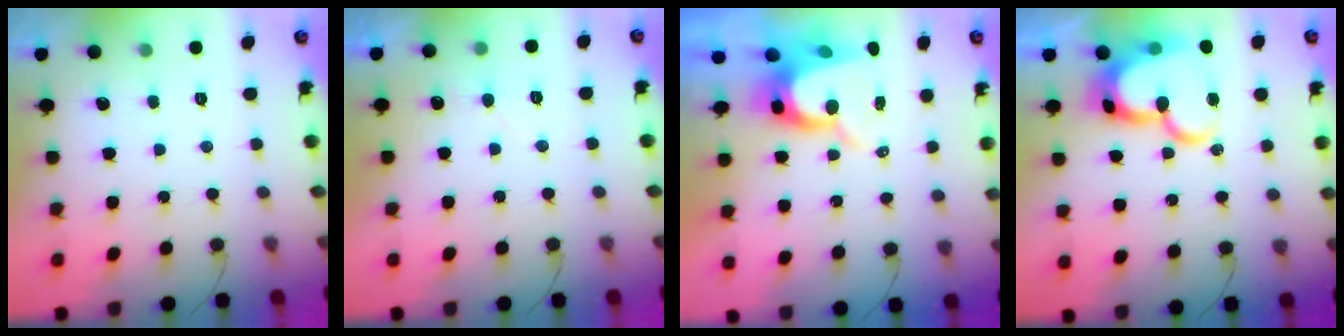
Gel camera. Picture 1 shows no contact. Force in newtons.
{"total": 5.1, "press": 5.0, "slide": 0.5}
{"total": 9.7, "press": 9.7, "slide": 1.0}
{"total": 21.0, "press": 20.9, "slide": 2.2}